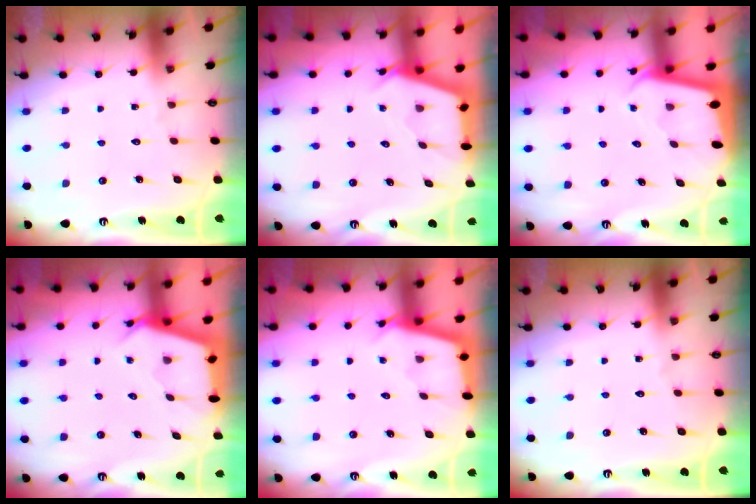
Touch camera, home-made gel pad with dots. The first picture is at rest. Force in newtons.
{"total": 2.7, "press": 2.7, "slide": 0.3}
{"total": 1.9, "press": 1.9, "slide": 0.0}
{"total": 2.8, "press": 2.8, "slide": 0.2}
{"total": 2.9, "press": 2.9, "slide": 0.3}
{"total": 0.0}